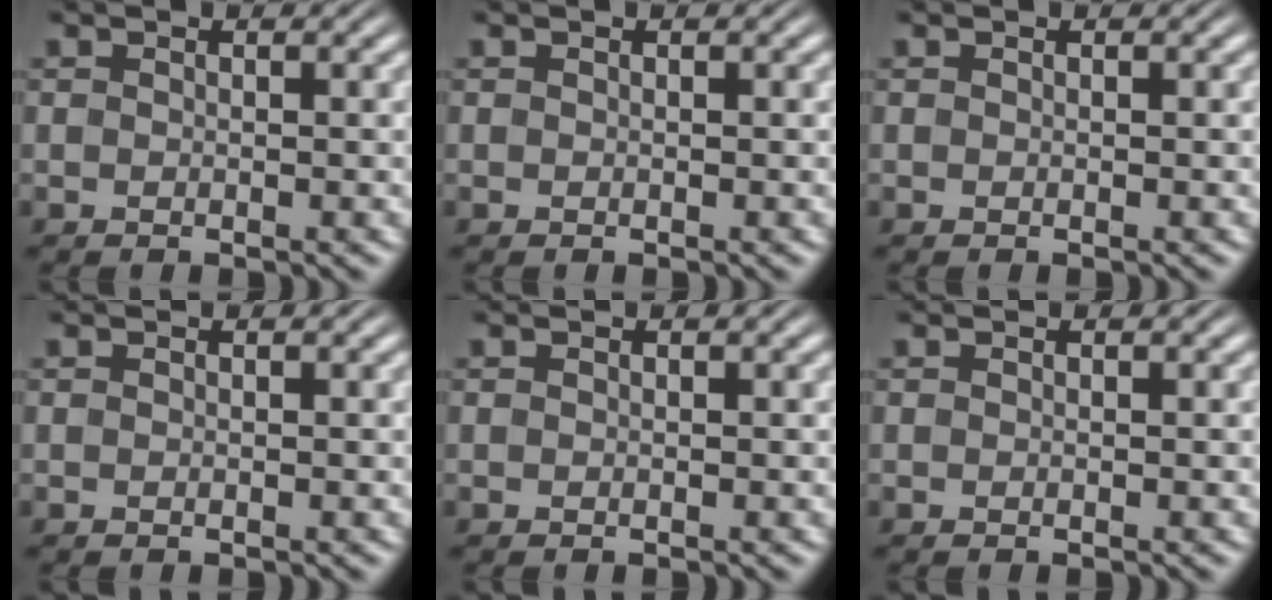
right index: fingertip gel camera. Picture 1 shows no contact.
{"total": 0.0}
{"total": 0.0}
{"total": 0.0}
{"total": 0.0}
{"total": 0.0}